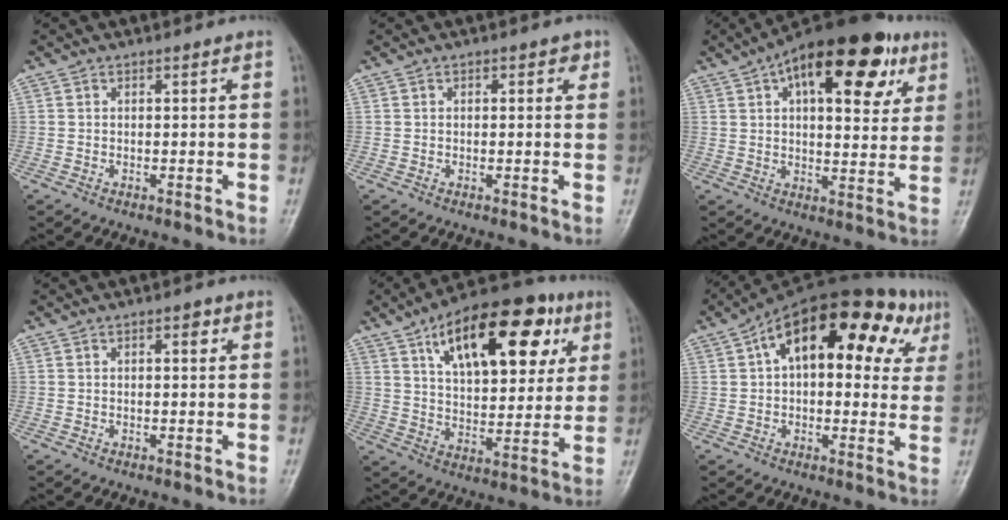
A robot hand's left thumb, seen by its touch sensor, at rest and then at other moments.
{"total": 2.1, "force": [0.8, 1.3, 1.5], "torque": [-0.005, 0.002, 0.005]}
{"total": 22.1, "force": [10.0, 10.3, 16.8], "torque": [-0.220, 0.001, 0.145]}
{"total": 2.0, "force": [0.8, 0.9, 1.5], "torque": [-0.016, 0.001, 0.009]}
{"total": 23.5, "force": [10.1, 11.4, 17.9], "torque": [-0.229, -0.011, 0.161]}
{"total": 23.3, "force": [8.5, 11.5, 18.4], "torque": [-0.239, 0.041, 0.115]}